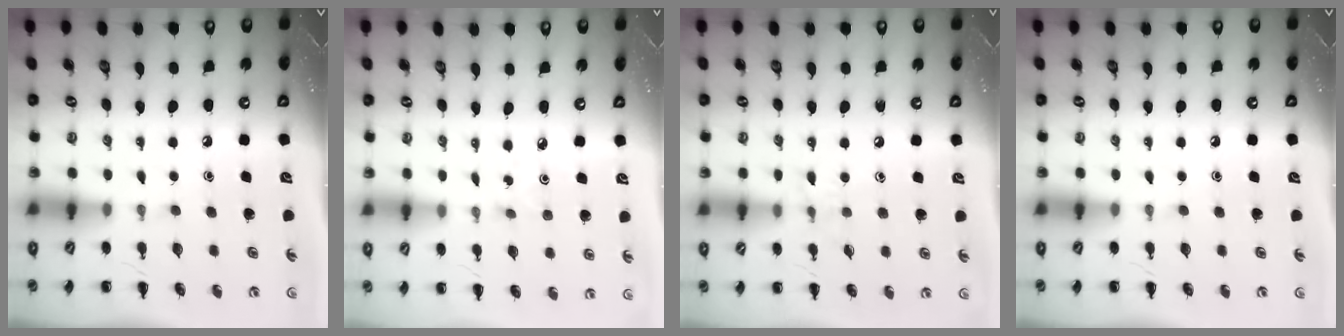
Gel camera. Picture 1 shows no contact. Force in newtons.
{"total": 0.6, "press": 0.6, "slide": 0.2}
{"total": 5.4, "press": 5.2, "slide": 1.6}
{"total": 0.0}